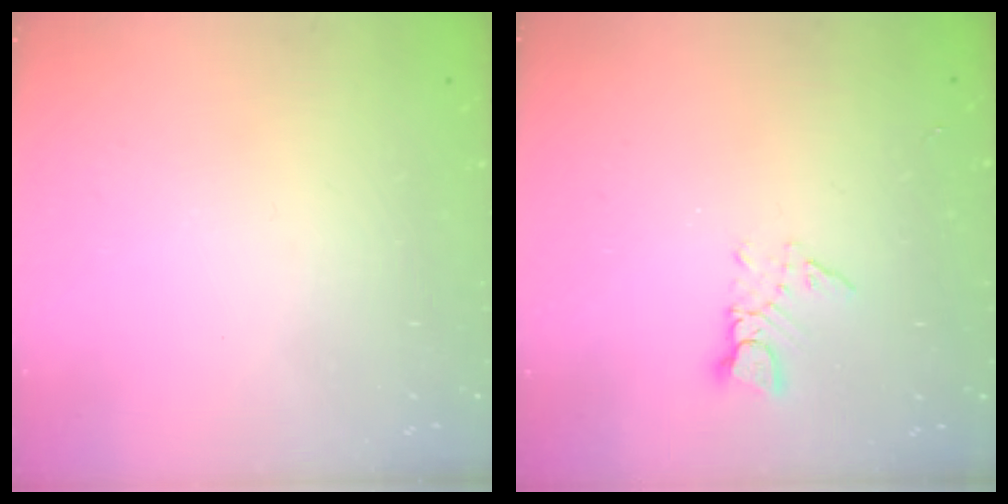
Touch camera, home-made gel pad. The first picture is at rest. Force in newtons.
{"total": 3.0, "press": 3.0, "slide": 0.3}